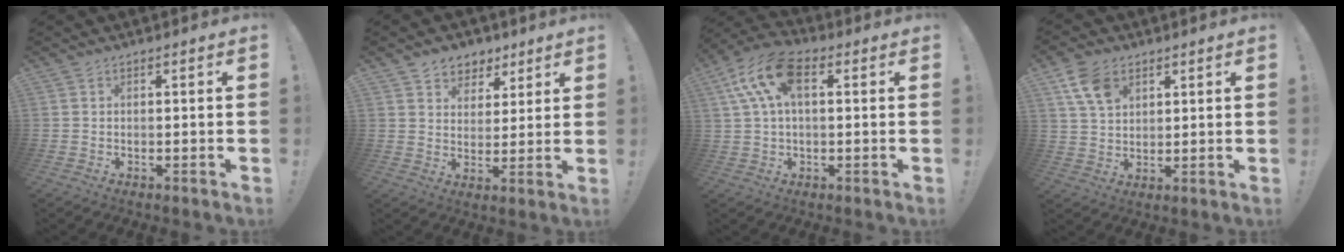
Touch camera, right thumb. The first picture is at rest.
{"total": 6.9, "force": [4.2, 5.4, 0.5], "torque": [-0.004, -0.031, 0.085]}
{"total": 13.5, "force": [3.8, 7.7, 10.5], "torque": [-0.211, 0.002, 0.071]}
{"total": 9.4, "force": [4.8, 6.2, 5.2], "torque": [-0.095, -0.008, 0.097]}